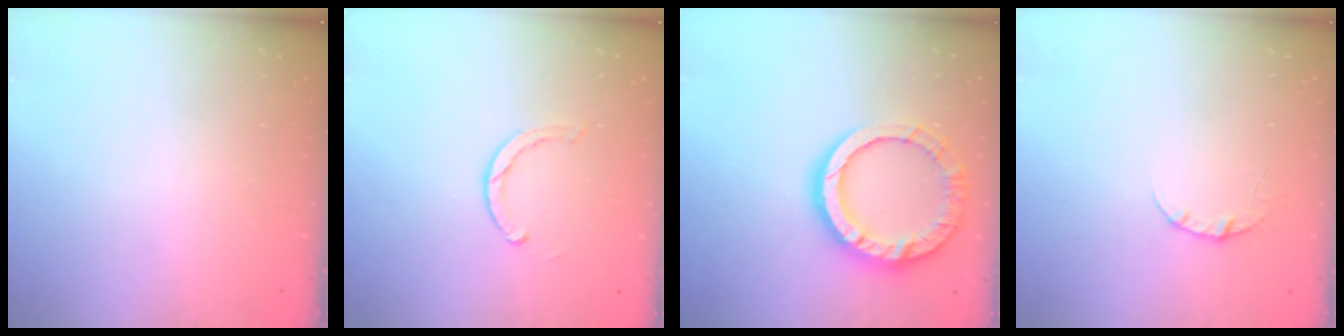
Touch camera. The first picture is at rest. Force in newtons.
{"total": 2.8, "press": 2.7, "slide": 0.3}
{"total": 16.2, "press": 16.2, "slide": 1.4}
{"total": 3.4, "press": 3.4, "slide": 0.4}